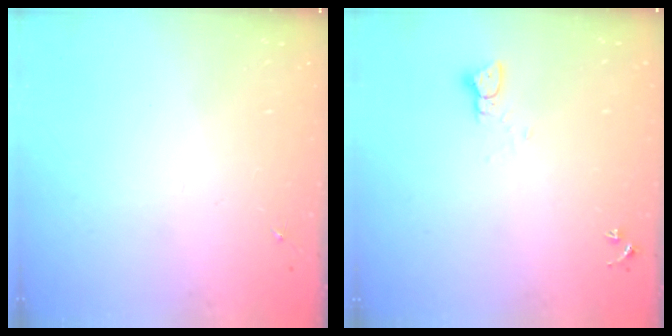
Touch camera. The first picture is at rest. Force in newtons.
{"total": 2.1, "press": 2.1, "slide": 0.2}